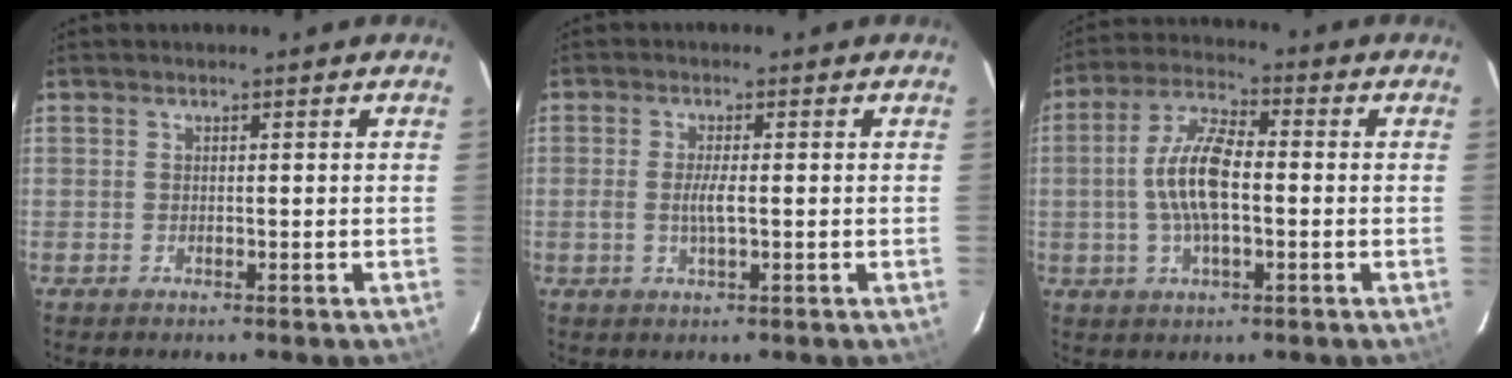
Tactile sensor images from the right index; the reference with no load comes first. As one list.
[{"total": 3.0, "force": [-0.3, 0.5, 3.0], "torque": [-0.056, -0.002, -0.005]}, {"total": 10.1, "force": [-1.0, 3.9, 9.3], "torque": [-0.188, 0.010, -0.020]}]